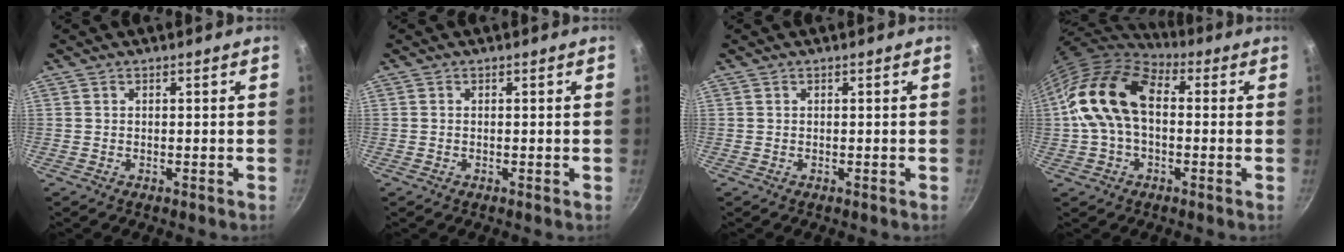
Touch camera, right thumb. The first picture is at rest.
{"total": 0.0}
{"total": 0.0}
{"total": 15.8, "force": [0.9, 10.4, 11.9], "torque": [-0.197, 0.037, 0.001]}